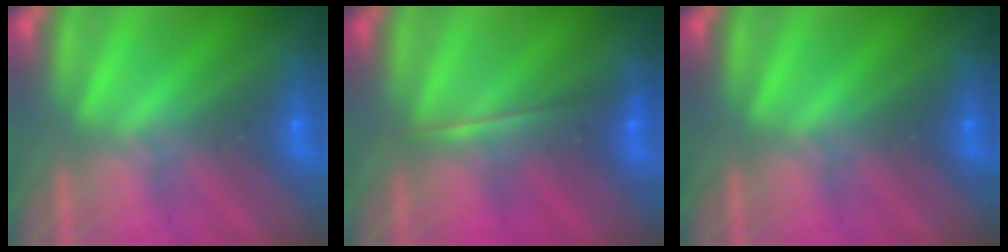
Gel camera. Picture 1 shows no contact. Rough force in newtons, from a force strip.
{"total": 1.8}
{"total": 0.0}